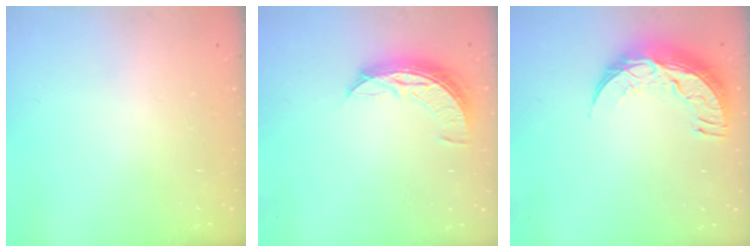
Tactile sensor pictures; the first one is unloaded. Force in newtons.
{"total": 8.2, "press": 8.1, "slide": 0.3}
{"total": 11.9, "press": 11.9, "slide": 0.8}